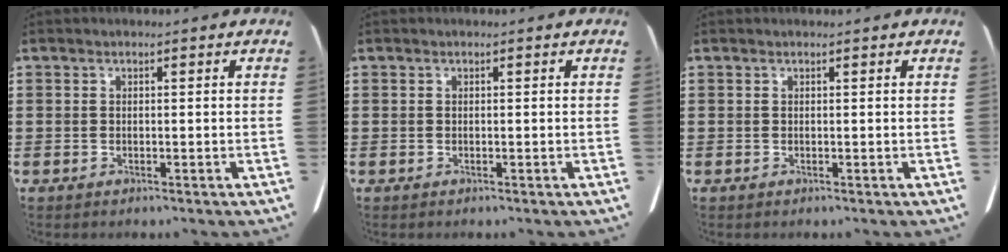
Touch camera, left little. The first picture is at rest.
{"total": 0.0}
{"total": 0.0}